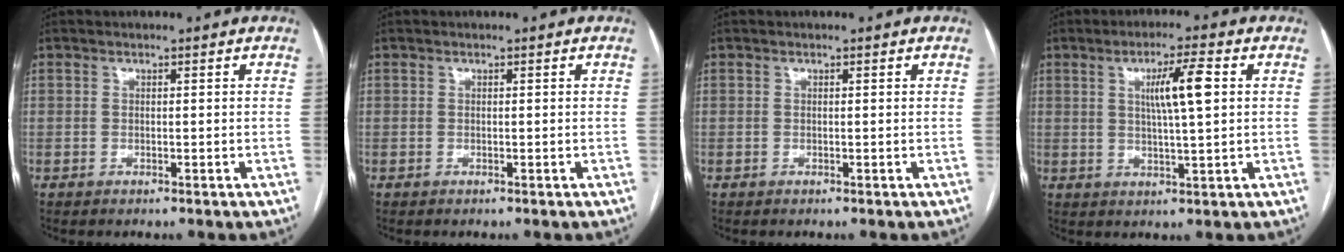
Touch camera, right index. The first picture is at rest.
{"total": 0.0}
{"total": 0.0}
{"total": 6.9, "force": [1.7, 0.2, 6.6], "torque": [-0.116, 0.003, 0.028]}